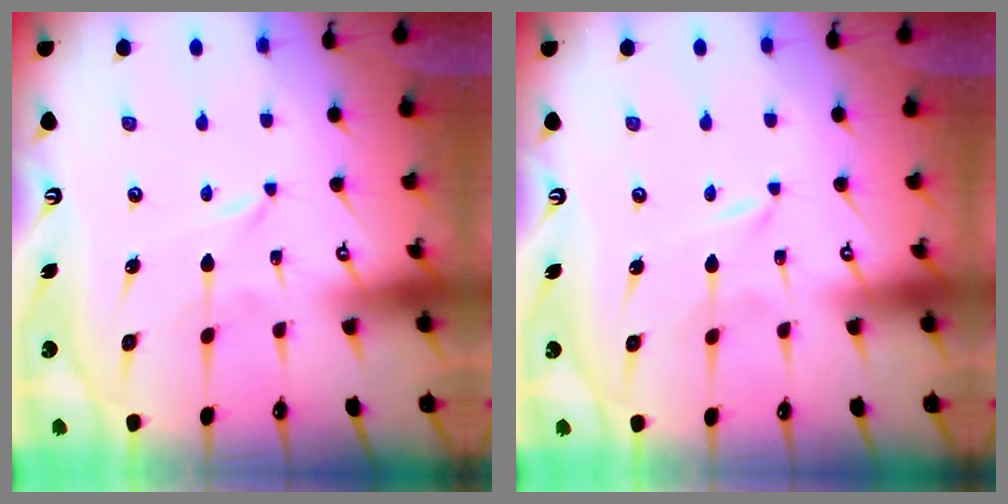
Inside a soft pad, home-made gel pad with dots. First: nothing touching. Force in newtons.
{"total": 0.0}